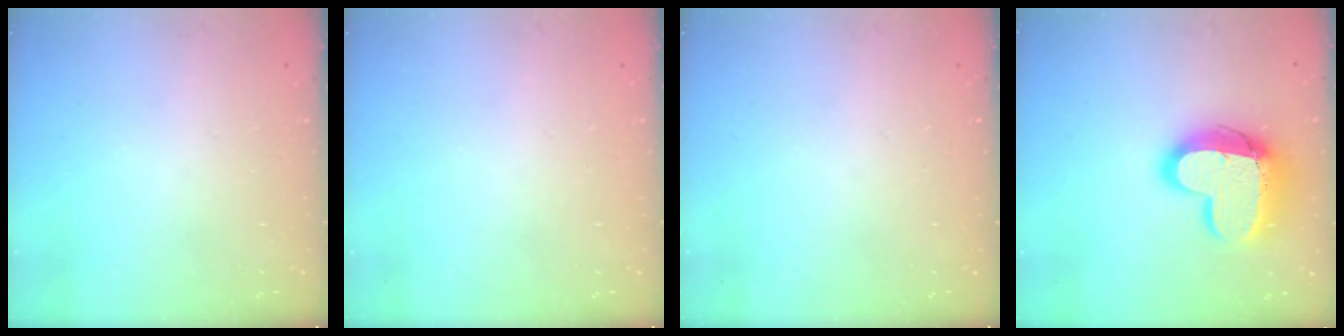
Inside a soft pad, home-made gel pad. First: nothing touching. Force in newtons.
{"total": 0.0}
{"total": 0.0}
{"total": 17.2, "press": 17.1, "slide": 1.5}